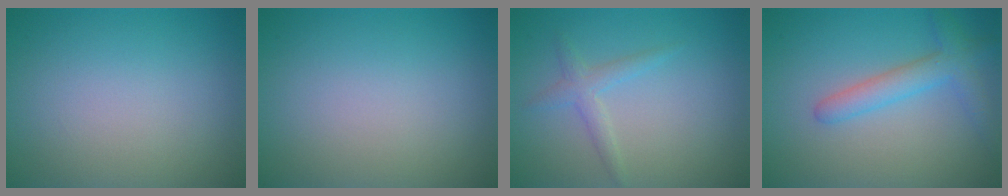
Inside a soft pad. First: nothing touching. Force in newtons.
{"total": 0.0}
{"total": 1.7, "press": 1.7, "slide": 0.0}
{"total": 3.3, "press": 3.3, "slide": 0.0}